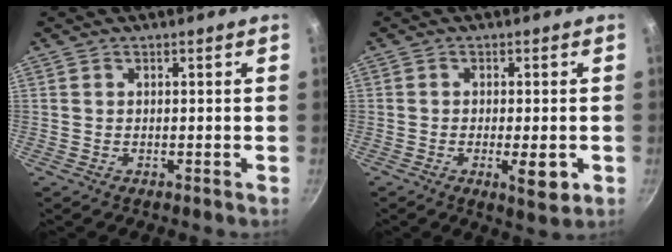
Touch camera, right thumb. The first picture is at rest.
{"total": 5.8, "force": [-1.6, 1.8, 5.2], "torque": [-0.075, -0.002, -0.021]}